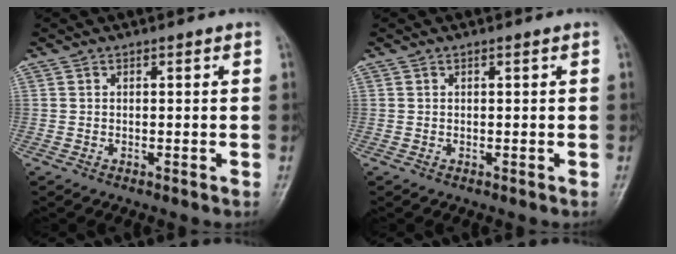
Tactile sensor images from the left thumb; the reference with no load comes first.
{"total": 0.0}